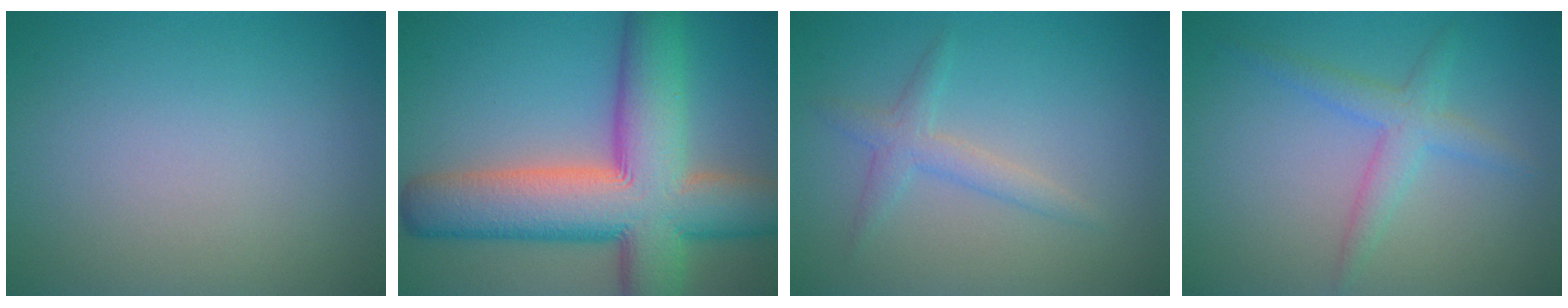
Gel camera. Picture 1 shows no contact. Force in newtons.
{"total": 13.6, "press": 13.5, "slide": 0.6}
{"total": 2.0, "press": 2.0, "slide": 0.0}
{"total": 2.7, "press": 2.7, "slide": 0.0}